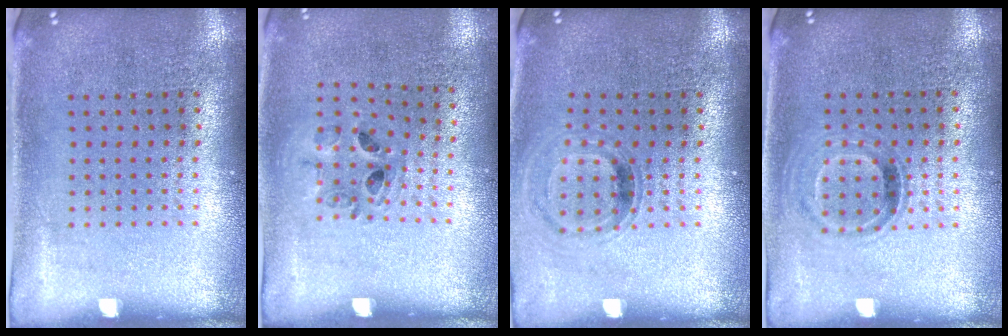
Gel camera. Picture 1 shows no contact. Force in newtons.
{"total": 0.9, "press": 0.9, "slide": 0.3}
{"total": 0.8, "press": 0.8, "slide": 0.2}
{"total": 1.0, "press": 0.8, "slide": 0.6}